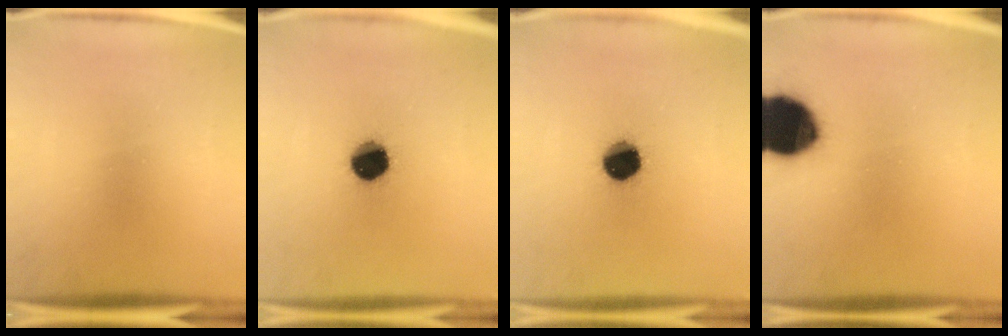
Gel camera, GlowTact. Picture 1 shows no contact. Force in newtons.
{"total": 10.8}
{"total": 10.8}
{"total": 19.6}